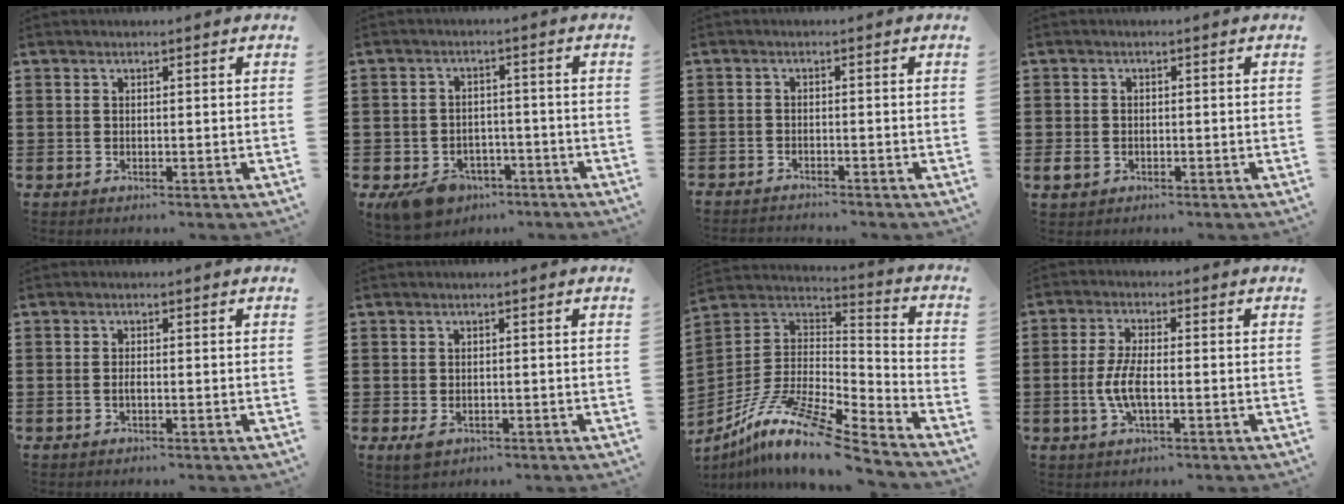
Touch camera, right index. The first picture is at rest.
{"total": 5.3, "force": [-4.2, 2.6, 1.8], "torque": [-0.043, 0.012, -0.080]}
{"total": 1.5, "force": [-1.5, 0.0, -0.1], "torque": [-0.001, 0.003, -0.032]}
{"total": 1.9, "force": [-0.9, 1.5, 0.7], "torque": [-0.022, -0.002, -0.022]}
{"total": 1.0, "force": [-0.2, 0.3, 0.9], "torque": [-0.018, -0.002, -0.004]}
{"total": 1.4, "force": [-0.6, 0.8, 0.9], "torque": [-0.026, -0.004, -0.014]}
{"total": 12.3, "force": [-9.0, 1.9, 8.2], "torque": [-0.167, 0.008, -0.178]}
{"total": 5.4, "force": [-1.1, 2.0, 4.9], "torque": [-0.114, -0.004, -0.027]}